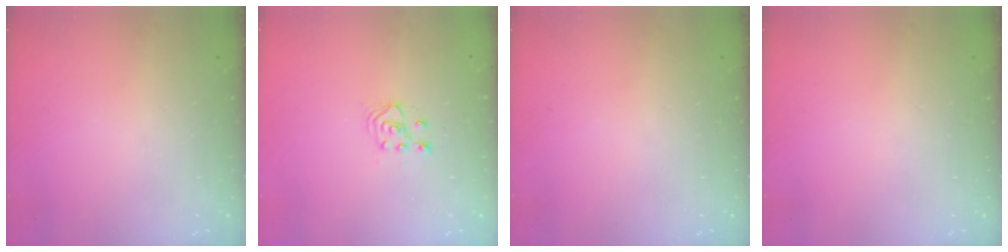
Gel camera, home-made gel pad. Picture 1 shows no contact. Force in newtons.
{"total": 3.8, "press": 3.6, "slide": 1.4}
{"total": 0.0}
{"total": 0.0}